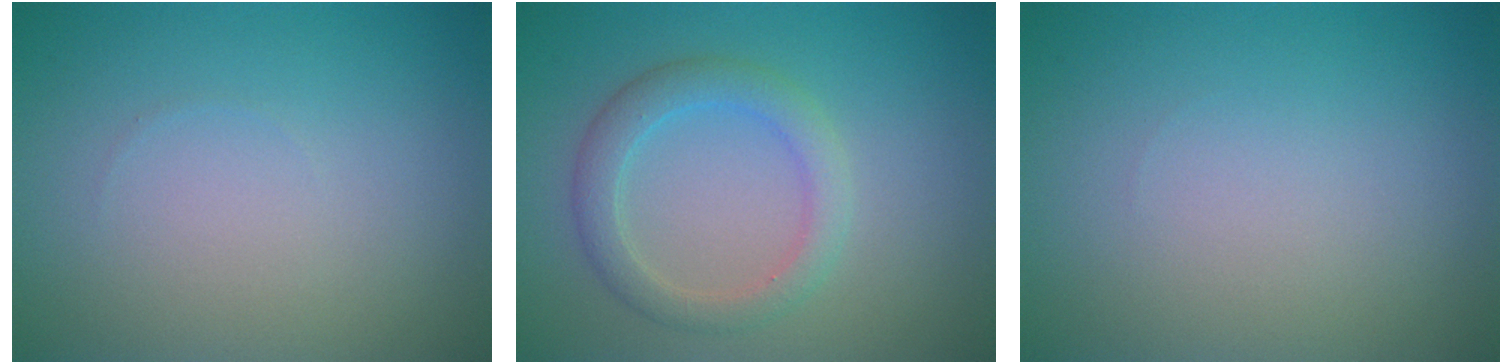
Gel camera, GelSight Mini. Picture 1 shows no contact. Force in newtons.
{"total": 3.0, "press": 2.9, "slide": 0.3}
{"total": 0.0}